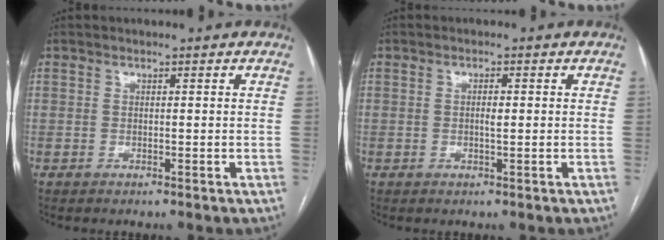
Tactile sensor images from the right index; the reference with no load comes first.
{"total": 1.7, "force": [0.1, 0.4, 1.7], "torque": [-0.032, 0.001, 0.003]}